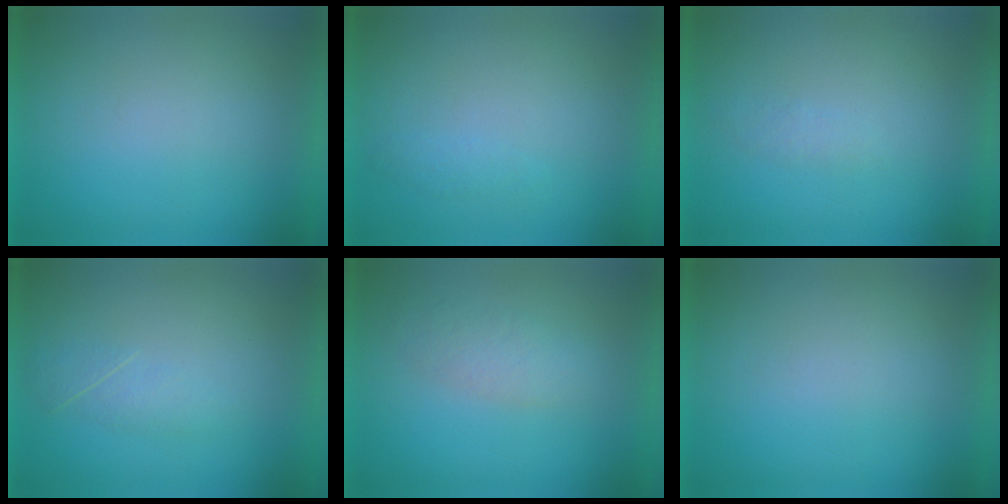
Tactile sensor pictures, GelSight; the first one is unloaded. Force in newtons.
{"total": 1.4}
{"total": 1.2}
{"total": 2.2}
{"total": 2.7}
{"total": 0.0}